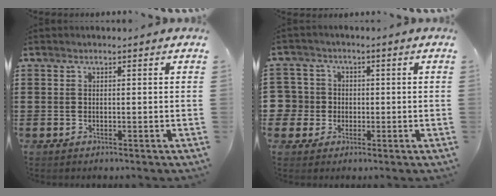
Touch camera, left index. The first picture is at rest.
{"total": 4.4, "force": [-0.5, 4.4, 0.3], "torque": [-0.041, 0.007, -0.018]}